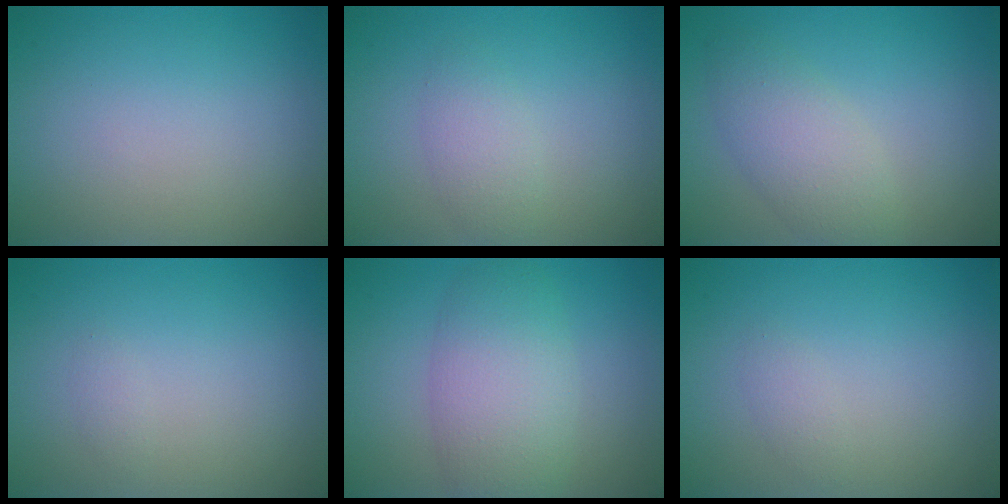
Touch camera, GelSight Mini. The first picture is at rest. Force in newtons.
{"total": 1.9, "press": 1.9, "slide": 0.1}
{"total": 3.6, "press": 3.6, "slide": 0.2}
{"total": 0.6, "press": 0.6, "slide": 0.0}
{"total": 5.8, "press": 5.8, "slide": 0.1}
{"total": 0.9, "press": 0.9, "slide": 0.0}